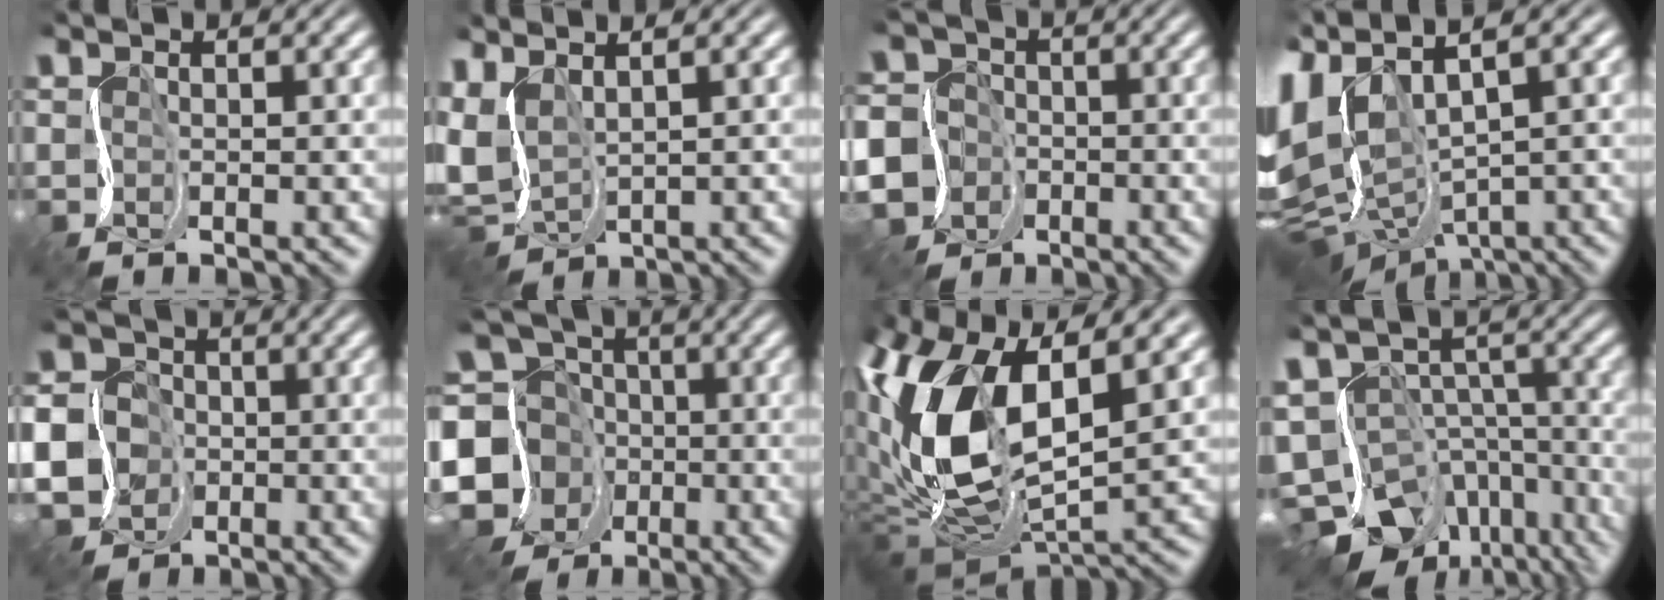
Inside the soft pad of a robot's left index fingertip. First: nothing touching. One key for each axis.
{"total": 4.7, "fx": 0.7, "fy": 2.4, "fz": 4.0, "tx": -0.106, "ty": 0.006, "tz": 0.010}
{"total": 13.6, "fx": -5.9, "fy": 11.7, "fz": 3.5, "tx": -0.096, "ty": -0.035, "tz": -0.141}
{"total": 11.8, "fx": 1.0, "fy": 6.9, "fz": 9.5, "tx": -0.230, "ty": -0.006, "tz": 0.038}
{"total": 12.3, "fx": -4.0, "fy": 11.0, "fz": 3.7, "tx": -0.097, "ty": -0.021, "tz": -0.105}
{"total": 13.7, "fx": -4.8, "fy": 11.7, "fz": 5.3, "tx": -0.138, "ty": 0.007, "tz": -0.108}
{"total": 13.4, "fx": 1.4, "fy": 6.6, "fz": 11.5, "tx": -0.247, "ty": 0.002, "tz": 0.020}
{"total": 13.3, "fx": -7.3, "fy": 8.2, "fz": 7.4, "tx": -0.135, "ty": -0.028, "tz": -0.093}